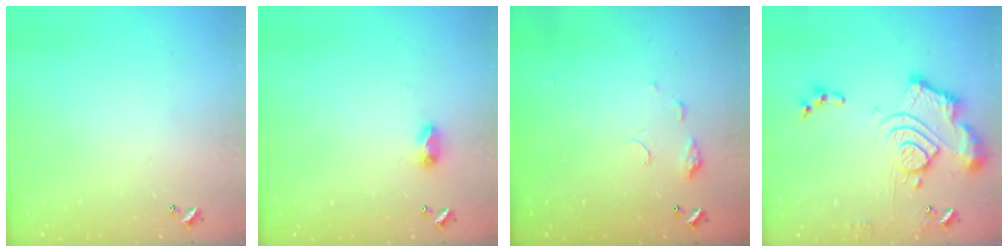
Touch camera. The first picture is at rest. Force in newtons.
{"total": 4.1, "press": 4.1, "slide": 0.5}
{"total": 5.6, "press": 5.6, "slide": 0.7}
{"total": 16.2, "press": 16.1, "slide": 1.9}